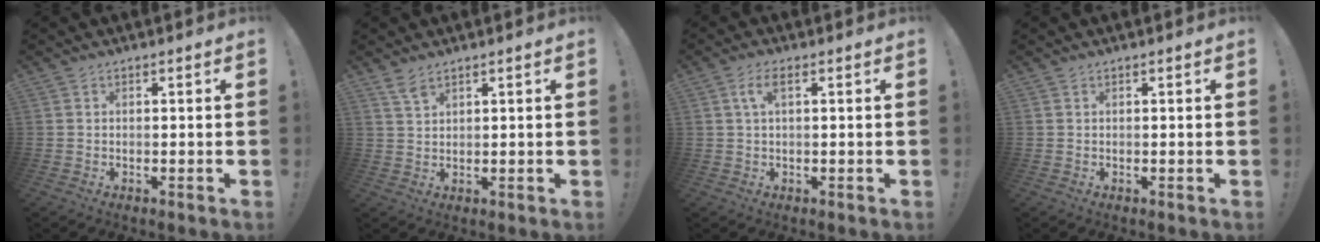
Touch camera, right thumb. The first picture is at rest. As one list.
[{"total": 3.4, "force": [2.8, 1.3, 1.4], "torque": [-0.034, -0.009, 0.052]}, {"total": 3.9, "force": [1.2, 1.1, 3.6], "torque": [-0.066, 0.003, 0.020]}, {"total": 0.0}]